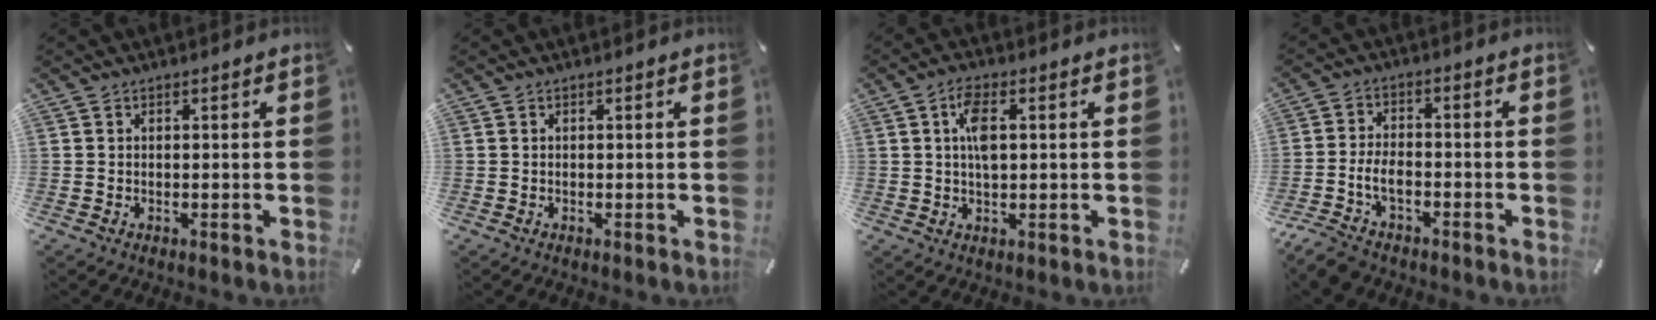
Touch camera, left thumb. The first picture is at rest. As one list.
[{"total": 0.0}, {"total": 5.3, "force": [1.1, 2.2, 4.7], "torque": [-0.106, 0.007, 0.014]}, {"total": 6.7, "force": [-3.6, 3.6, 4.3], "torque": [-0.096, 0.012, -0.069]}]